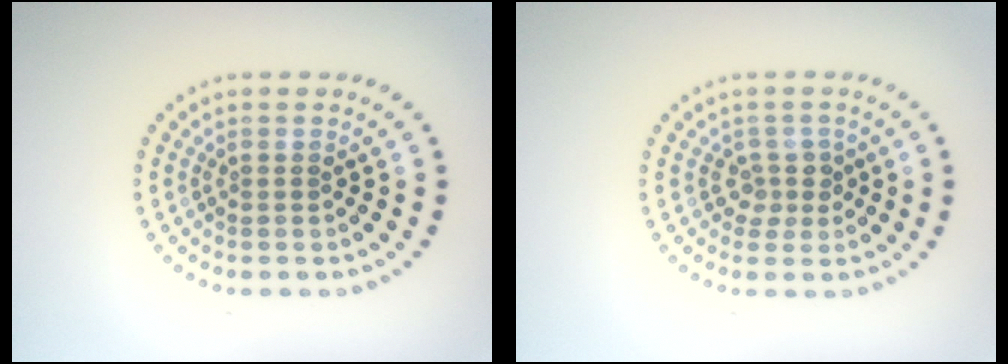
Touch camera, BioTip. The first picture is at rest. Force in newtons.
{"total": 2.0, "press": 1.5, "slide": 1.3}